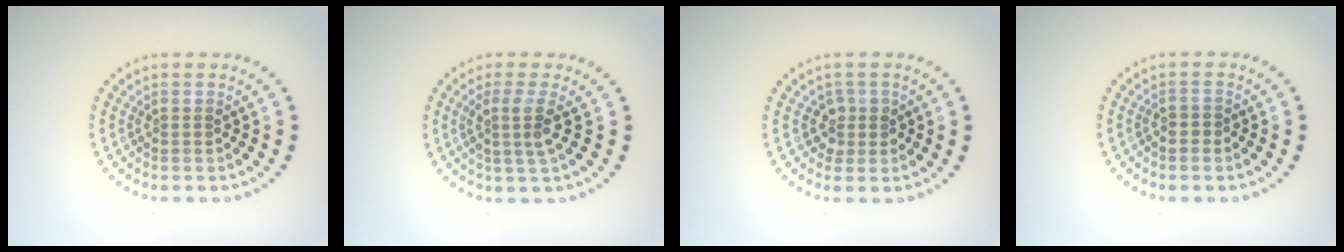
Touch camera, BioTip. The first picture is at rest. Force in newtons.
{"total": 2.6, "press": 2.0, "slide": 1.7}
{"total": 1.8, "press": 1.5, "slide": 1.1}
{"total": 0.8, "press": 0.5, "slide": 0.6}